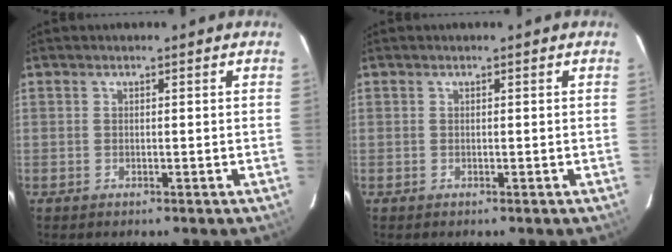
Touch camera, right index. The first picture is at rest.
{"total": 0.0}